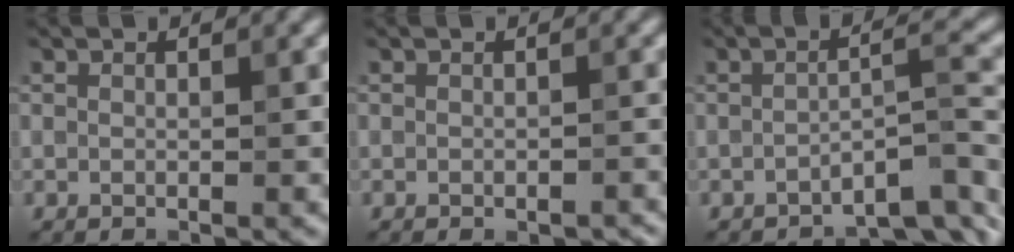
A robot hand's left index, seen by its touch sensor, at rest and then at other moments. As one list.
[{"total": 1.1, "force": [-0.9, 0.2, 0.5], "torque": [-0.010, -0.002, -0.010]}, {"total": 5.7, "force": [-4.1, 0.9, 3.8], "torque": [-0.051, 0.011, -0.066]}]